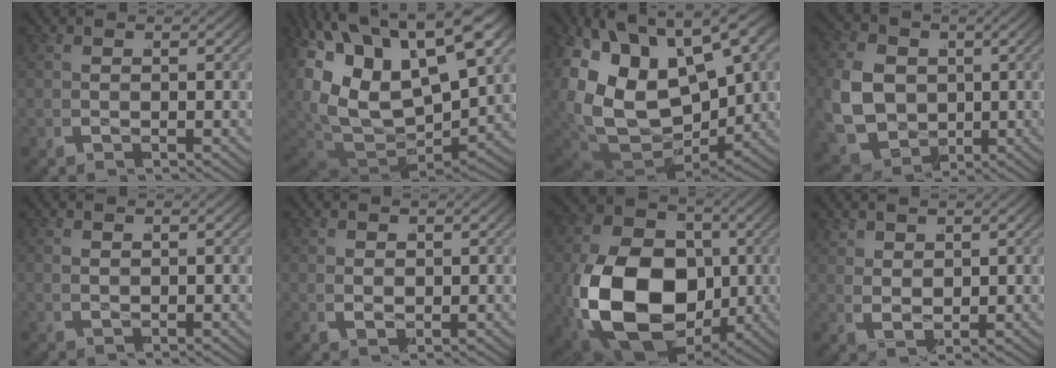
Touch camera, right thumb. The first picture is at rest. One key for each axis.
{"total": 14.8, "fx": -0.1, "fy": 9.5, "fz": 11.4, "tx": -0.236, "ty": -0.038, "tz": 0.010}
{"total": 17.2, "fx": -0.8, "fy": 11.7, "fz": 12.6, "tx": -0.267, "ty": -0.044, "tz": 0.003}
{"total": 14.0, "fx": -1.0, "fy": 11.6, "fz": 7.8, "tx": -0.210, "ty": -0.052, "tz": -0.002}
{"total": 0.6, "fx": 0.5, "fy": -0.2, "fz": -0.2, "tx": 0.005, "ty": 0.004, "tz": 0.010}
{"total": 1.1, "fx": 0.3, "fy": 0.9, "fz": 0.7, "tx": -0.017, "ty": -0.009, "tz": 0.013}
{"total": 21.4, "fx": -3.3, "fy": 15.1, "fz": 14.8, "tx": -0.322, "ty": -0.075, "tz": -0.028}
{"total": 1.8, "fx": 0.5, "fy": 1.3, "fz": 1.2, "tx": -0.039, "ty": -0.017, "tz": 0.020}